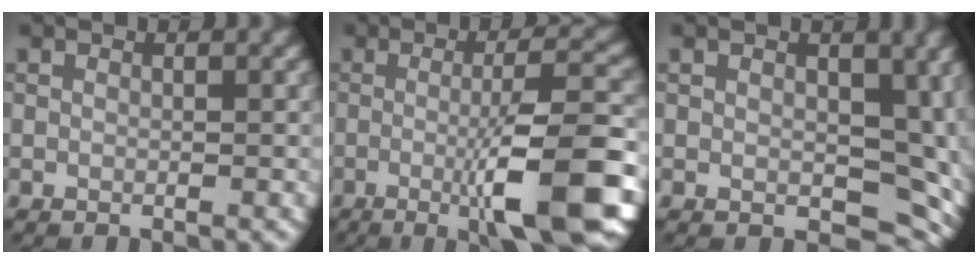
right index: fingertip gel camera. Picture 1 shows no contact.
{"total": 10.6, "force": [-2.5, 2.1, 10.1], "torque": [-0.130, 0.004, -0.045]}
{"total": 10.2, "force": [-0.1, 6.5, 7.8], "torque": [-0.093, -0.025, 0.011]}